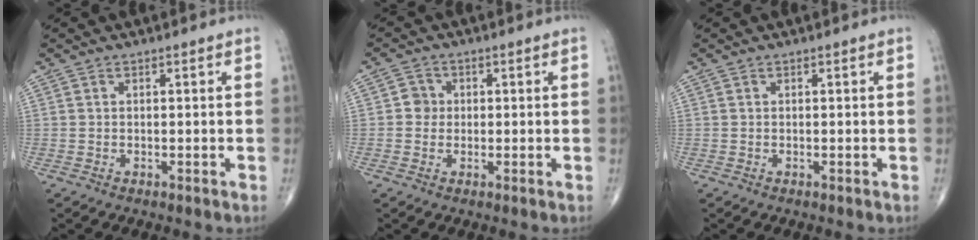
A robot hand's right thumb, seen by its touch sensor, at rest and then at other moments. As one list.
[{"total": 2.7, "force": [0.0, 2.6, 0.8], "torque": [0.005, 0.007, -0.005]}, {"total": 0.0}]